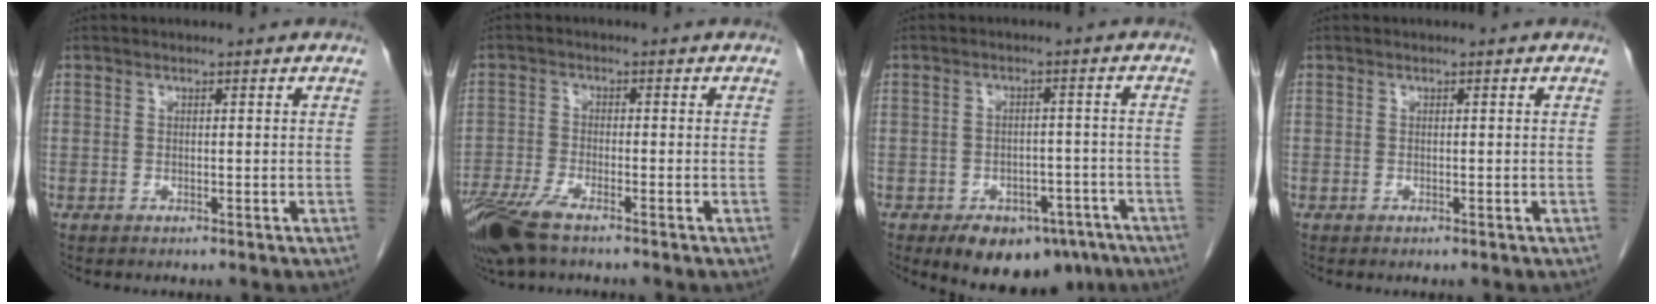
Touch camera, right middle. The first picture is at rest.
{"total": 8.5, "force": [-6.1, 2.1, 5.6], "torque": [-0.113, -0.017, -0.114]}
{"total": 11.0, "force": [-7.6, 6.1, 5.1], "torque": [-0.053, 0.014, -0.105]}
{"total": 0.0}